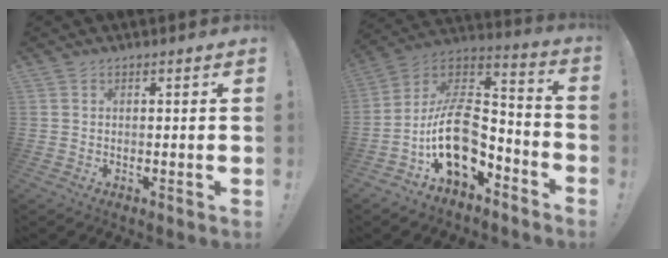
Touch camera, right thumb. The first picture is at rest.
{"total": 19.2, "force": [-6.0, 12.1, 13.6], "torque": [-0.244, 0.026, -0.093]}